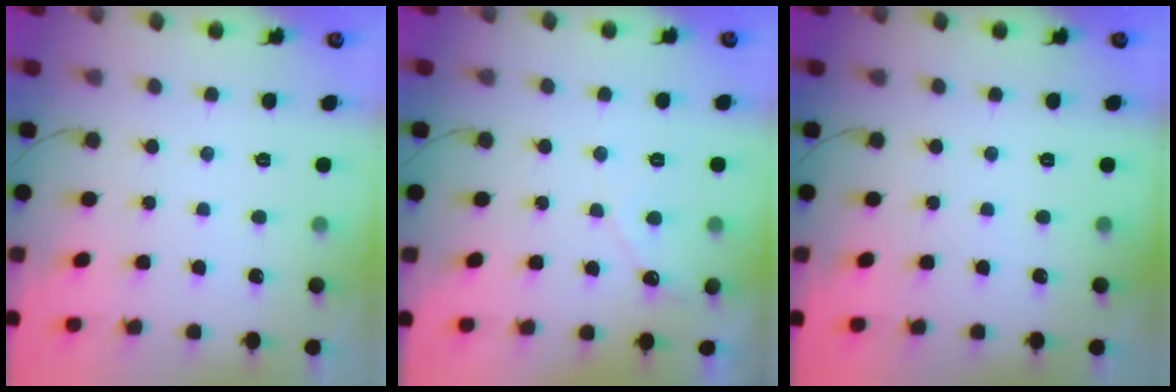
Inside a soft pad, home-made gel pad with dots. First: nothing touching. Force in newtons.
{"total": 3.7, "press": 3.6, "slide": 0.3}
{"total": 0.0}